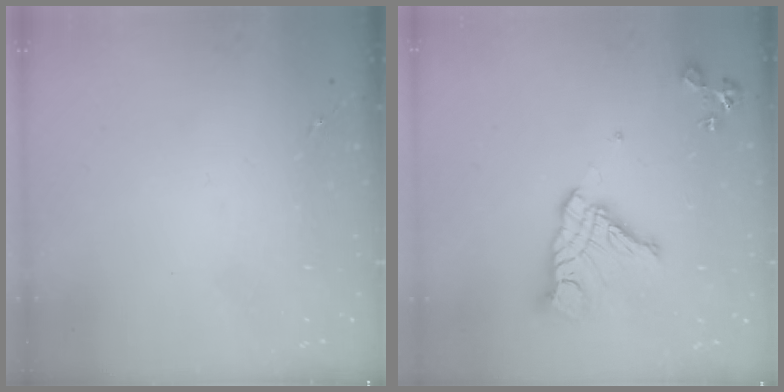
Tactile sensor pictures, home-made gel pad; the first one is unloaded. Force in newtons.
{"total": 14.4, "press": 14.3, "slide": 1.3}